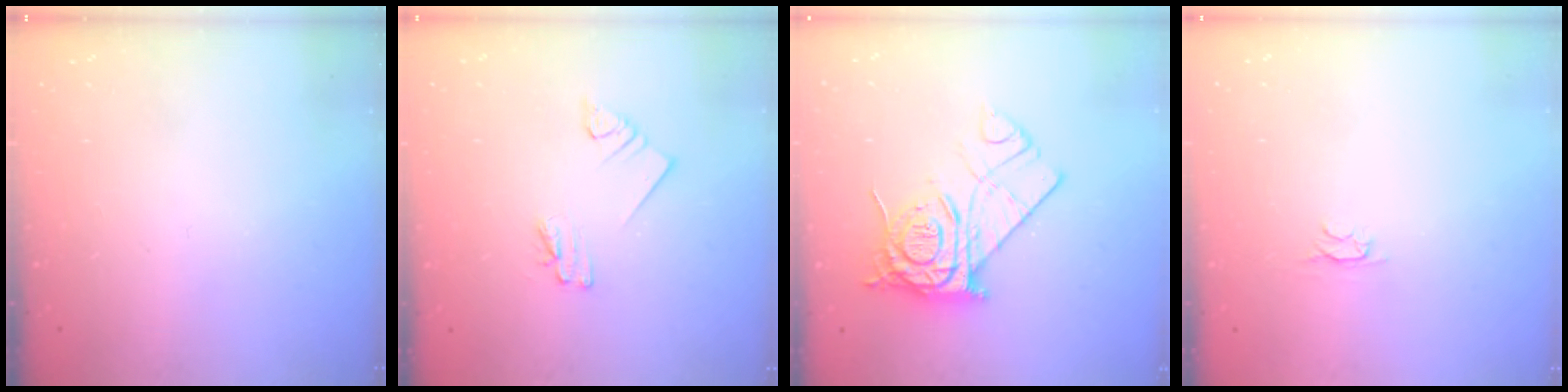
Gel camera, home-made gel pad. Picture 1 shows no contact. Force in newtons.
{"total": 2.3, "press": 2.3, "slide": 0.1}
{"total": 14.2, "press": 14.1, "slide": 1.1}
{"total": 2.4, "press": 2.3, "slide": 0.5}